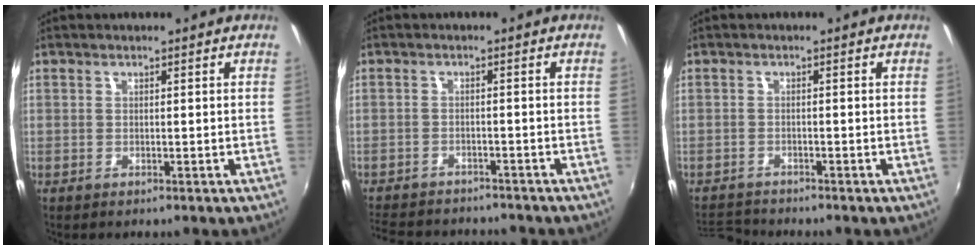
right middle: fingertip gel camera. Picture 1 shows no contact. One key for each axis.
{"total": 12.3, "fx": -10.8, "fy": 4.2, "fz": 4.3, "tx": -0.112, "ty": -0.013, "tz": -0.161}
{"total": 4.2, "fx": -4.1, "fy": 0.4, "fz": 0.5, "tx": -0.029, "ty": -0.012, "tz": -0.080}